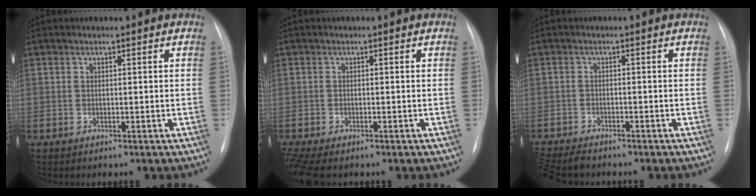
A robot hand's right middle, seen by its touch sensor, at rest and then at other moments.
{"total": 6.2, "force": [-4.6, 2.2, 3.5], "torque": [-0.078, -0.008, -0.073]}
{"total": 6.8, "force": [-6.1, 1.6, 2.5], "torque": [-0.040, -0.018, -0.099]}